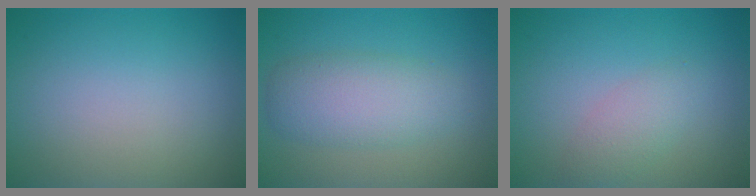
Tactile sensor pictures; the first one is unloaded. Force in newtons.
{"total": 4.6, "press": 4.6, "slide": 0.1}
{"total": 2.1, "press": 2.1, "slide": 0.0}